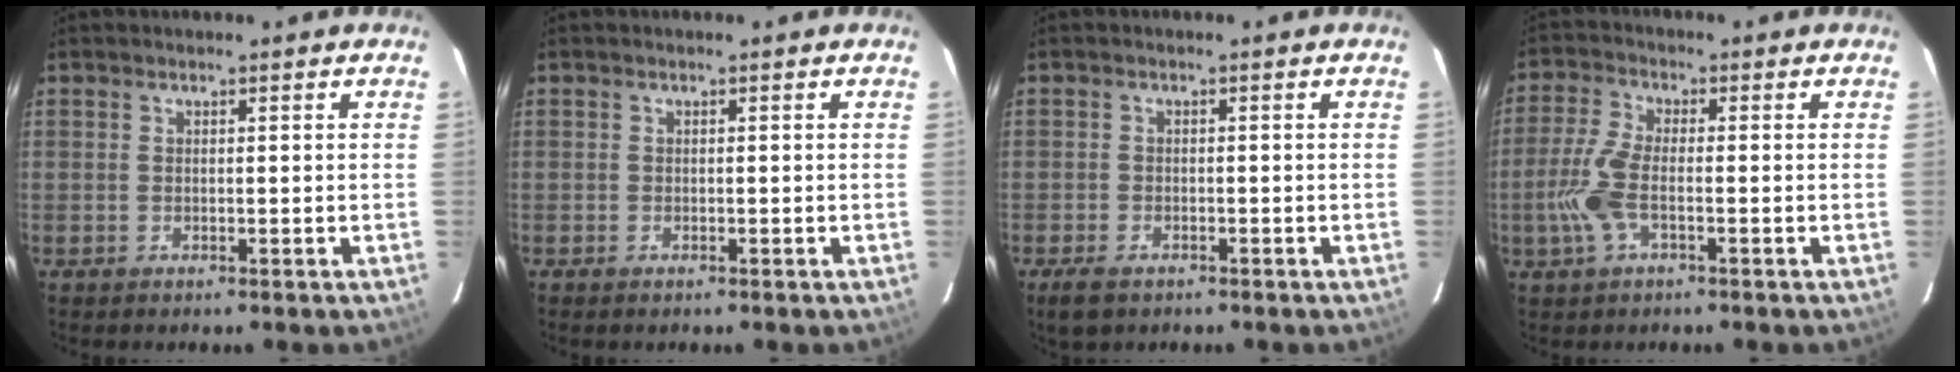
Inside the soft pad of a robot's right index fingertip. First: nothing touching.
{"total": 0.6, "force": [-0.4, 0.3, 0.2], "torque": [-0.006, -0.001, -0.009]}
{"total": 3.8, "force": [-2.6, 2.0, 2.0], "torque": [-0.048, -0.008, -0.045]}
{"total": 7.5, "force": [-2.1, 2.7, 6.7], "torque": [-0.156, 0.002, -0.044]}